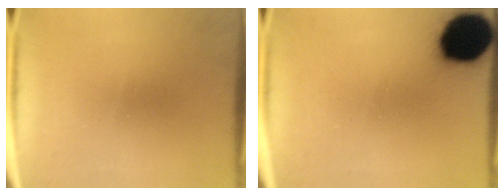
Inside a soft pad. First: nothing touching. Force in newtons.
{"total": 17.8}